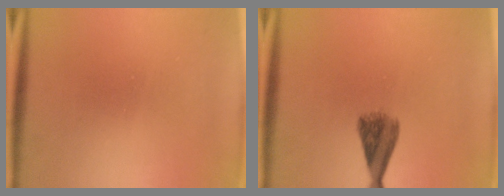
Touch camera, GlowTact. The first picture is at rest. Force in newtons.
{"total": 4.4}